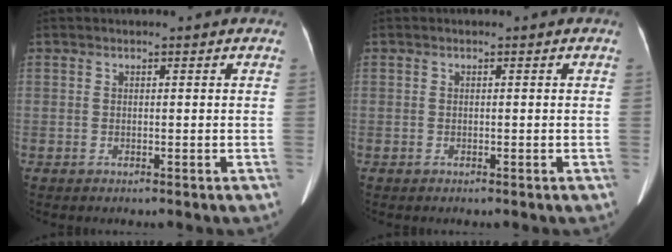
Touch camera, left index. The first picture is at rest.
{"total": 0.0}